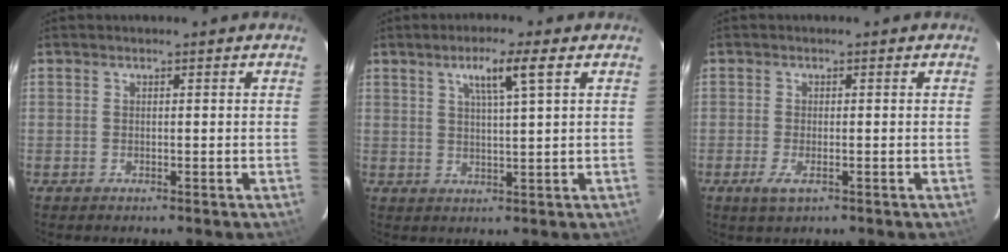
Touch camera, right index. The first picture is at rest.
{"total": 5.4, "force": [2.6, -0.3, 4.7], "torque": [-0.084, 0.003, 0.046]}
{"total": 2.7, "force": [-1.4, 0.9, 2.2], "torque": [-0.047, -0.009, -0.024]}